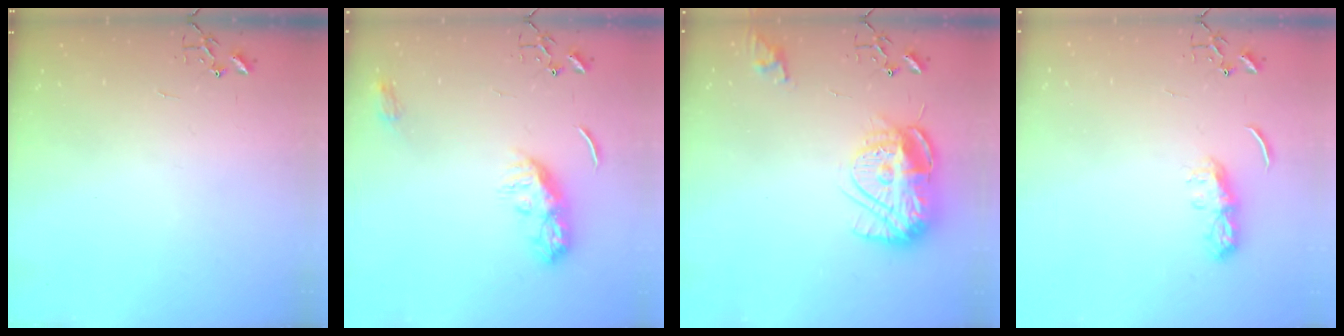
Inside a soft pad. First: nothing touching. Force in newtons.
{"total": 10.4, "press": 10.4, "slide": 0.2}
{"total": 15.8, "press": 15.7, "slide": 1.4}
{"total": 6.5, "press": 6.4, "slide": 0.6}